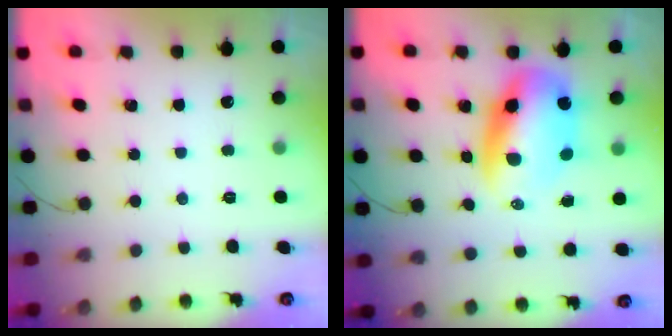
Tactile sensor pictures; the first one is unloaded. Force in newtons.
{"total": 11.9, "press": 11.5, "slide": 3.0}